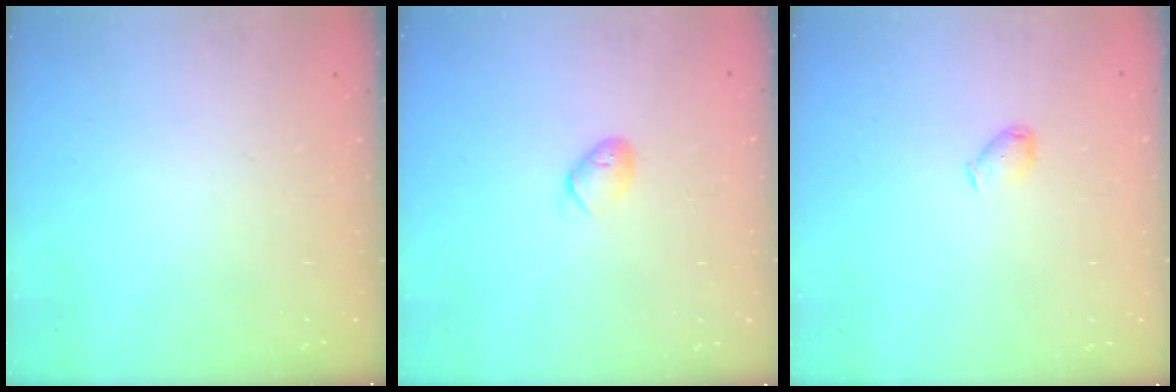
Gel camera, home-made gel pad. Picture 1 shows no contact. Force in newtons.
{"total": 6.3, "press": 6.2, "slide": 1.2}
{"total": 3.9, "press": 3.9, "slide": 0.8}